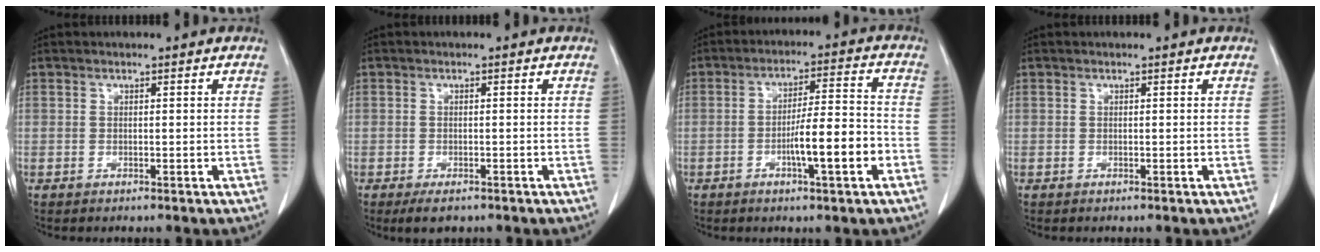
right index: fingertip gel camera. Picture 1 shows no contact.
{"total": 2.8, "force": [-1.8, 1.3, 1.7], "torque": [-0.029, -0.004, -0.021]}
{"total": 8.9, "force": [-3.2, 0.6, 8.2], "torque": [-0.132, 0.007, -0.052]}
{"total": 0.0}